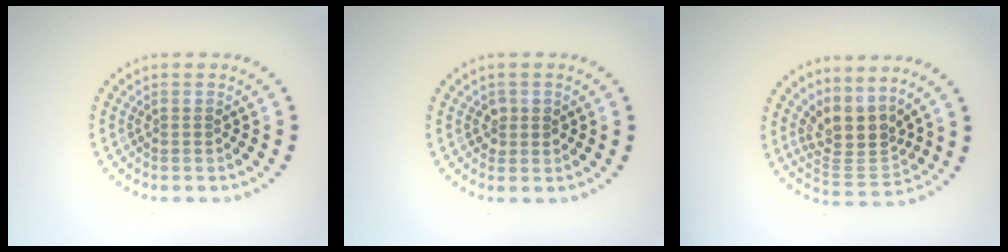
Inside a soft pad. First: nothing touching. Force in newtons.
{"total": 1.2, "press": 1.1, "slide": 0.3}
{"total": 3.9, "press": 2.8, "slide": 2.8}